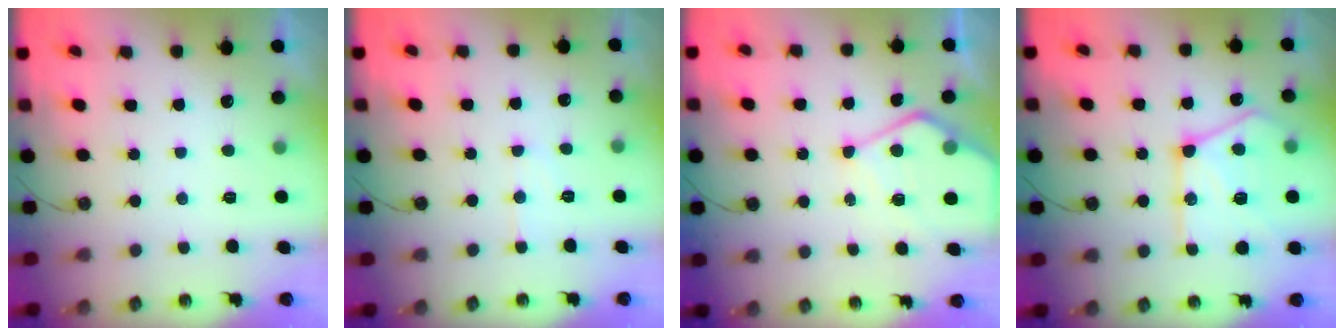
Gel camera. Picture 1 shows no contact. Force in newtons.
{"total": 6.3, "press": 6.3, "slide": 0.7}
{"total": 11.0, "press": 10.9, "slide": 1.3}
{"total": 19.0, "press": 18.8, "slide": 2.1}